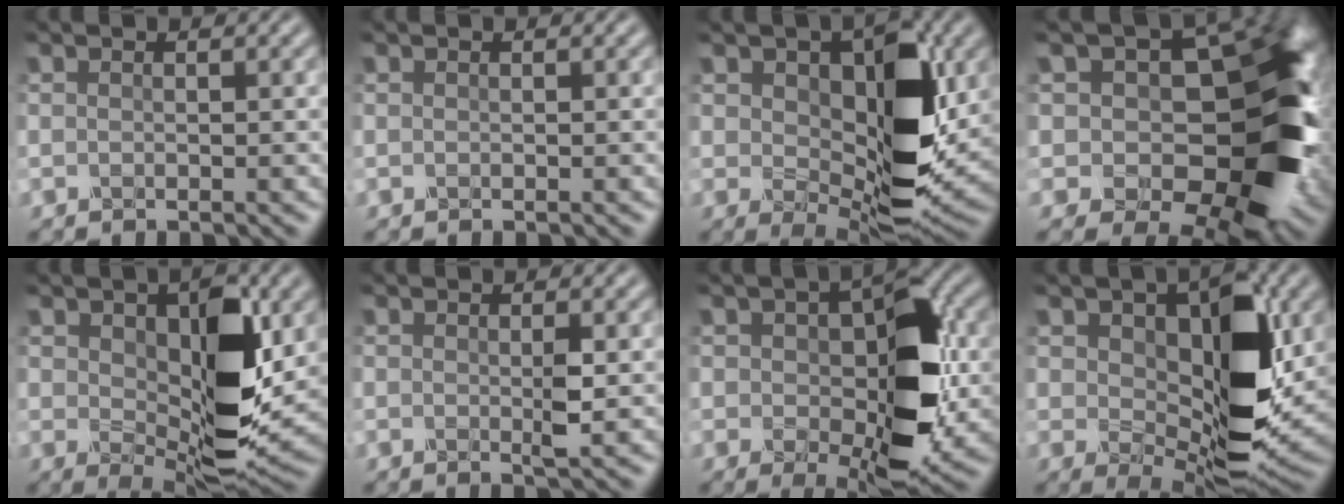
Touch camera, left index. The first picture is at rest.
{"total": 0.0}
{"total": 10.5, "force": [1.5, 5.8, 8.6], "torque": [-0.135, -0.014, 0.027]}
{"total": 16.8, "force": [0.7, 11.0, 12.7], "torque": [-0.122, 0.003, 0.021]}
{"total": 9.2, "force": [1.1, 4.4, 8.0], "torque": [-0.131, -0.012, 0.023]}
{"total": 1.5, "force": [0.1, 0.1, 1.5], "torque": [-0.026, -0.002, -0.002]}
{"total": 10.1, "force": [-0.3, 5.3, 8.6], "torque": [-0.132, -0.003, 0.003]}
{"total": 11.0, "force": [1.5, 5.9, 9.2], "torque": [-0.142, -0.015, 0.028]}